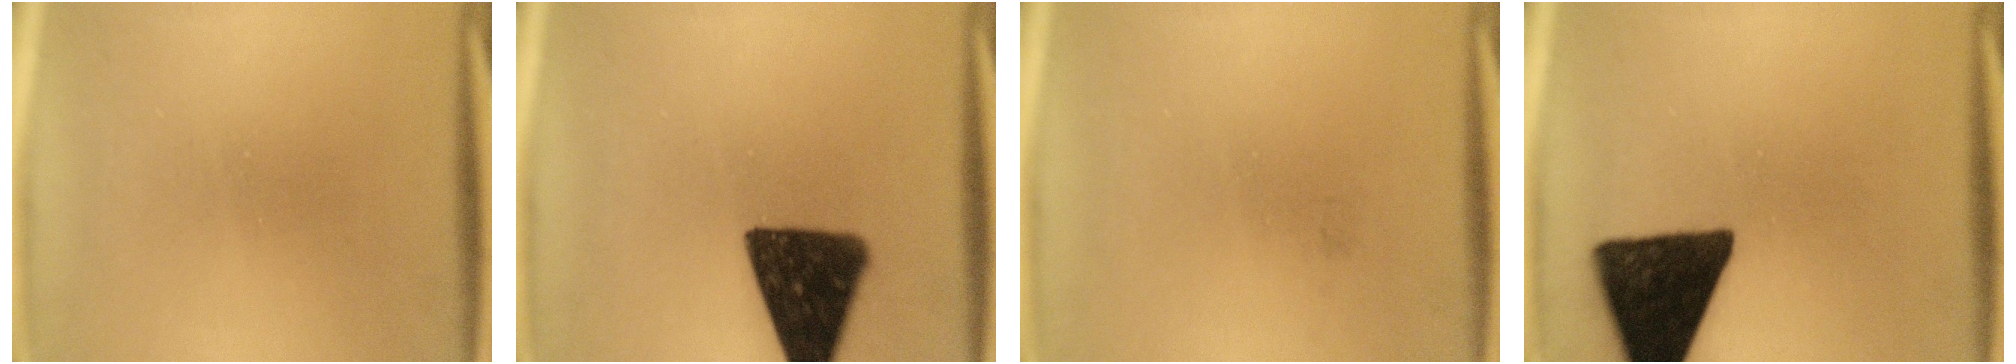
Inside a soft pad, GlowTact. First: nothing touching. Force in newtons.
{"total": 15.2}
{"total": 0.7}
{"total": 15.9}